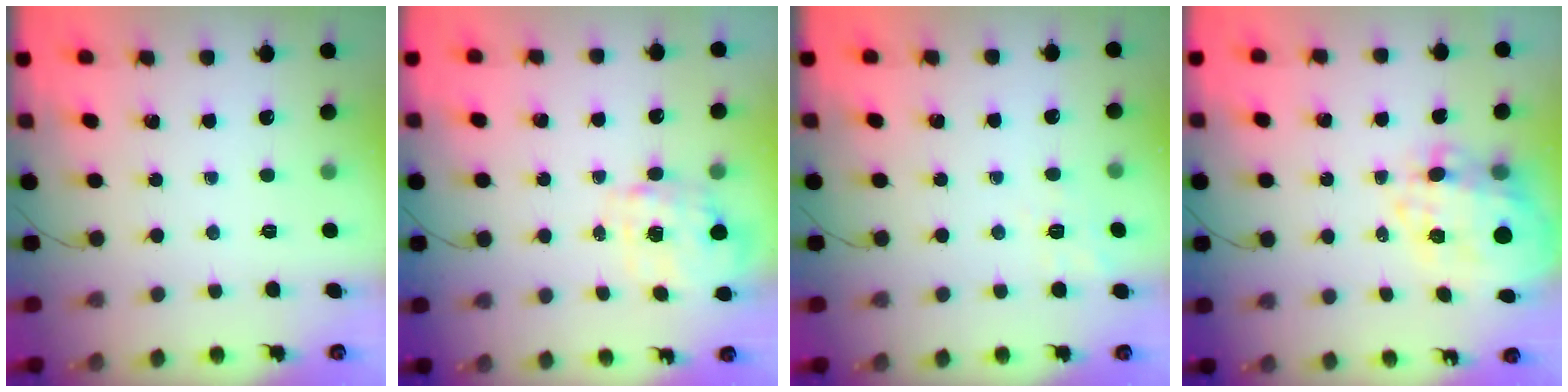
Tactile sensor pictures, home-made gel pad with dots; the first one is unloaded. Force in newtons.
{"total": 4.0, "press": 3.9, "slide": 0.8}
{"total": 2.2, "press": 0.8, "slide": 2.1}
{"total": 11.5, "press": 11.0, "slide": 3.2}